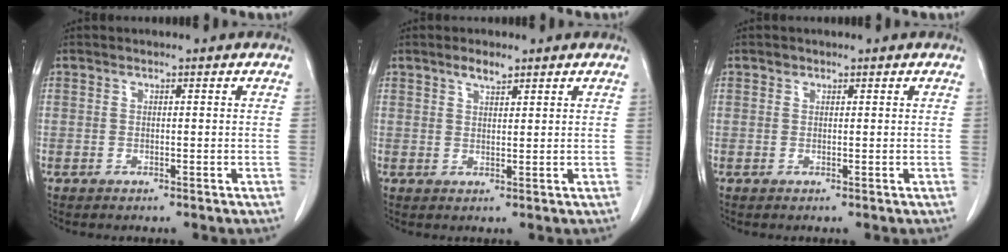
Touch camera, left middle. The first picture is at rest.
{"total": 2.4, "force": [1.8, 0.6, 1.4], "torque": [-0.030, 0.001, 0.033]}
{"total": 0.5, "force": [0.4, 0.3, 0.1], "torque": [-0.003, -0.002, 0.004]}